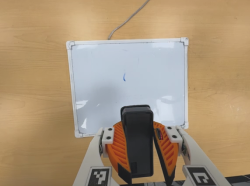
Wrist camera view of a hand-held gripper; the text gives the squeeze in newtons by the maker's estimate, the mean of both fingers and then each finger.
{"total": 10.9, "left": 10.4, "right": 11.5}